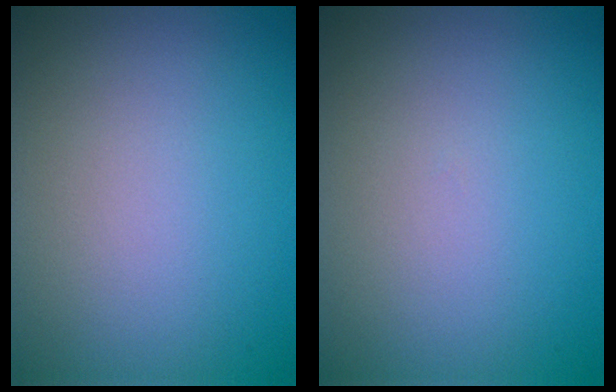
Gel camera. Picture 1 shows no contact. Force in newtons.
{"total": 0.0}